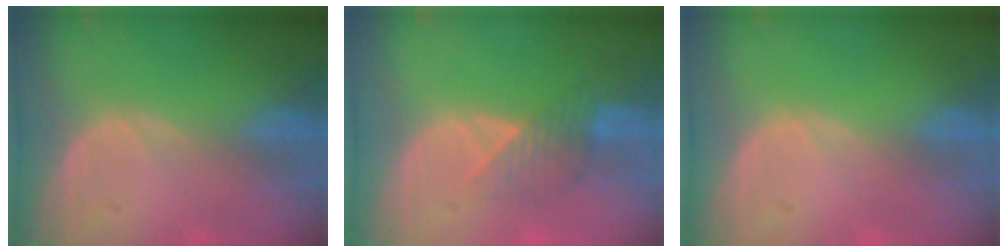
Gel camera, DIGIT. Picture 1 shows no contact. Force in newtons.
{"total": 4.1, "press": 3.8, "slide": 1.4}
{"total": 0.0}